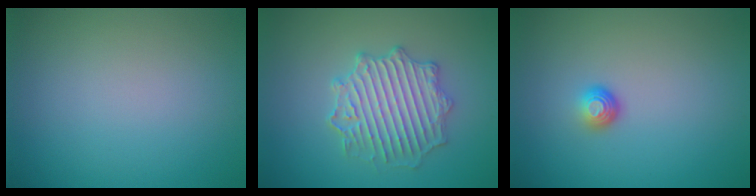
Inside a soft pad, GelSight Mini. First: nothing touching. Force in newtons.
{"total": 4.8, "press": 4.5, "slide": 1.7}
{"total": 1.6, "press": 1.0, "slide": 1.3}